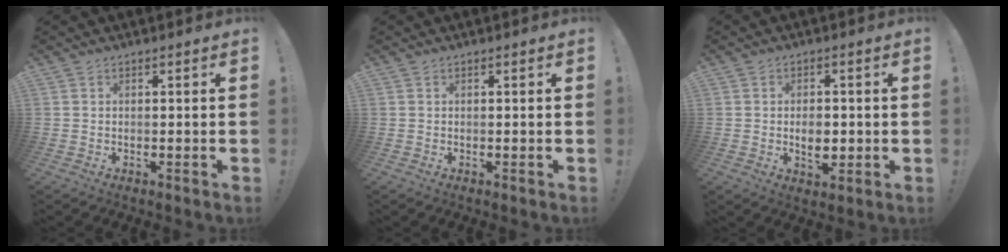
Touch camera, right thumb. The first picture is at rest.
{"total": 0.0}
{"total": 5.4, "force": [-0.7, 3.5, 4.0], "torque": [-0.045, -0.005, -0.015]}